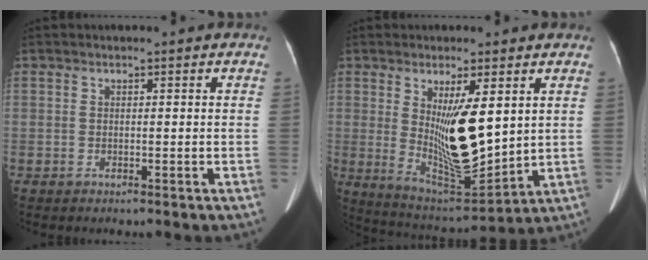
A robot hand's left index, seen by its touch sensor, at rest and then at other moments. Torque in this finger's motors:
{"motor_torque": [1.09, 0.38, 1.05, 0.21]}